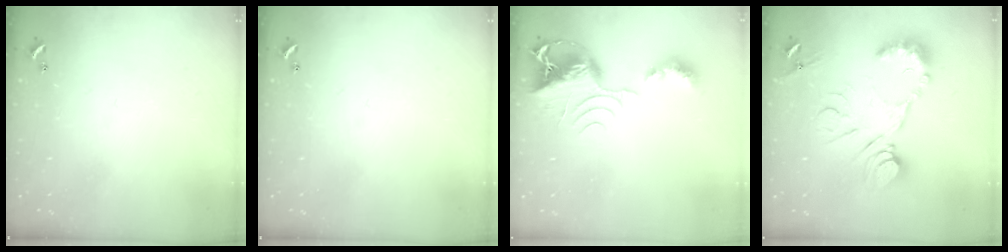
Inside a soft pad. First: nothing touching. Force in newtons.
{"total": 0.0}
{"total": 9.4, "press": 9.3, "slide": 1.2}
{"total": 15.6, "press": 15.5, "slide": 1.7}